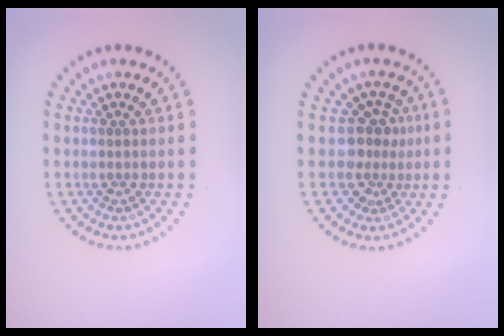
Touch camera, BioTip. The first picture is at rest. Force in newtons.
{"total": 2.7, "press": 2.0, "slide": 1.8}